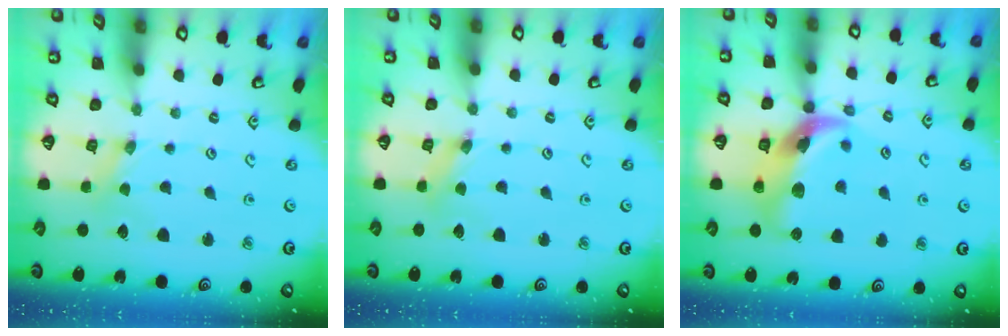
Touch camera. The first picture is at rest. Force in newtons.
{"total": 0.9, "press": 0.9, "slide": 0.2}
{"total": 14.7, "press": 14.6, "slide": 2.1}